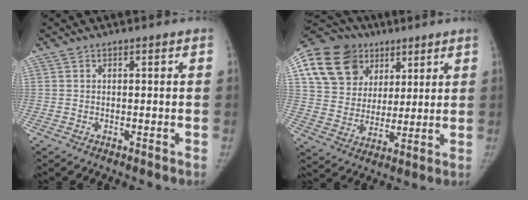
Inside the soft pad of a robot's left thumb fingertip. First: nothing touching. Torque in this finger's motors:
{"motor_torque": [0.56, 0.31, 1.07, -0.79, 0.18]}